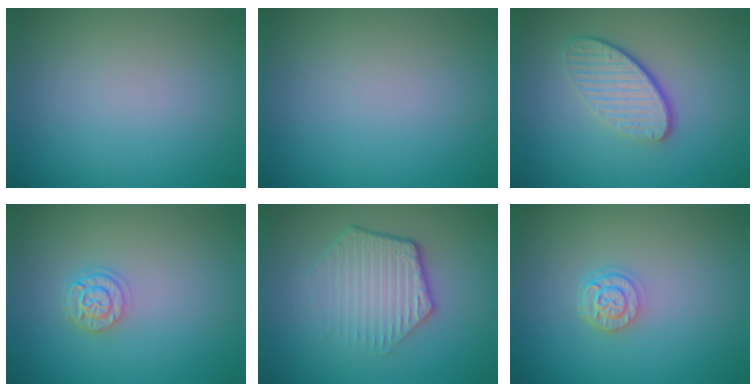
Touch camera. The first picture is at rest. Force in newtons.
{"total": 0.0}
{"total": 4.1, "press": 3.0, "slide": 2.9}
{"total": 2.4, "press": 2.0, "slide": 1.3}
{"total": 4.5, "press": 3.3, "slide": 3.0}
{"total": 2.3, "press": 1.9, "slide": 1.4}